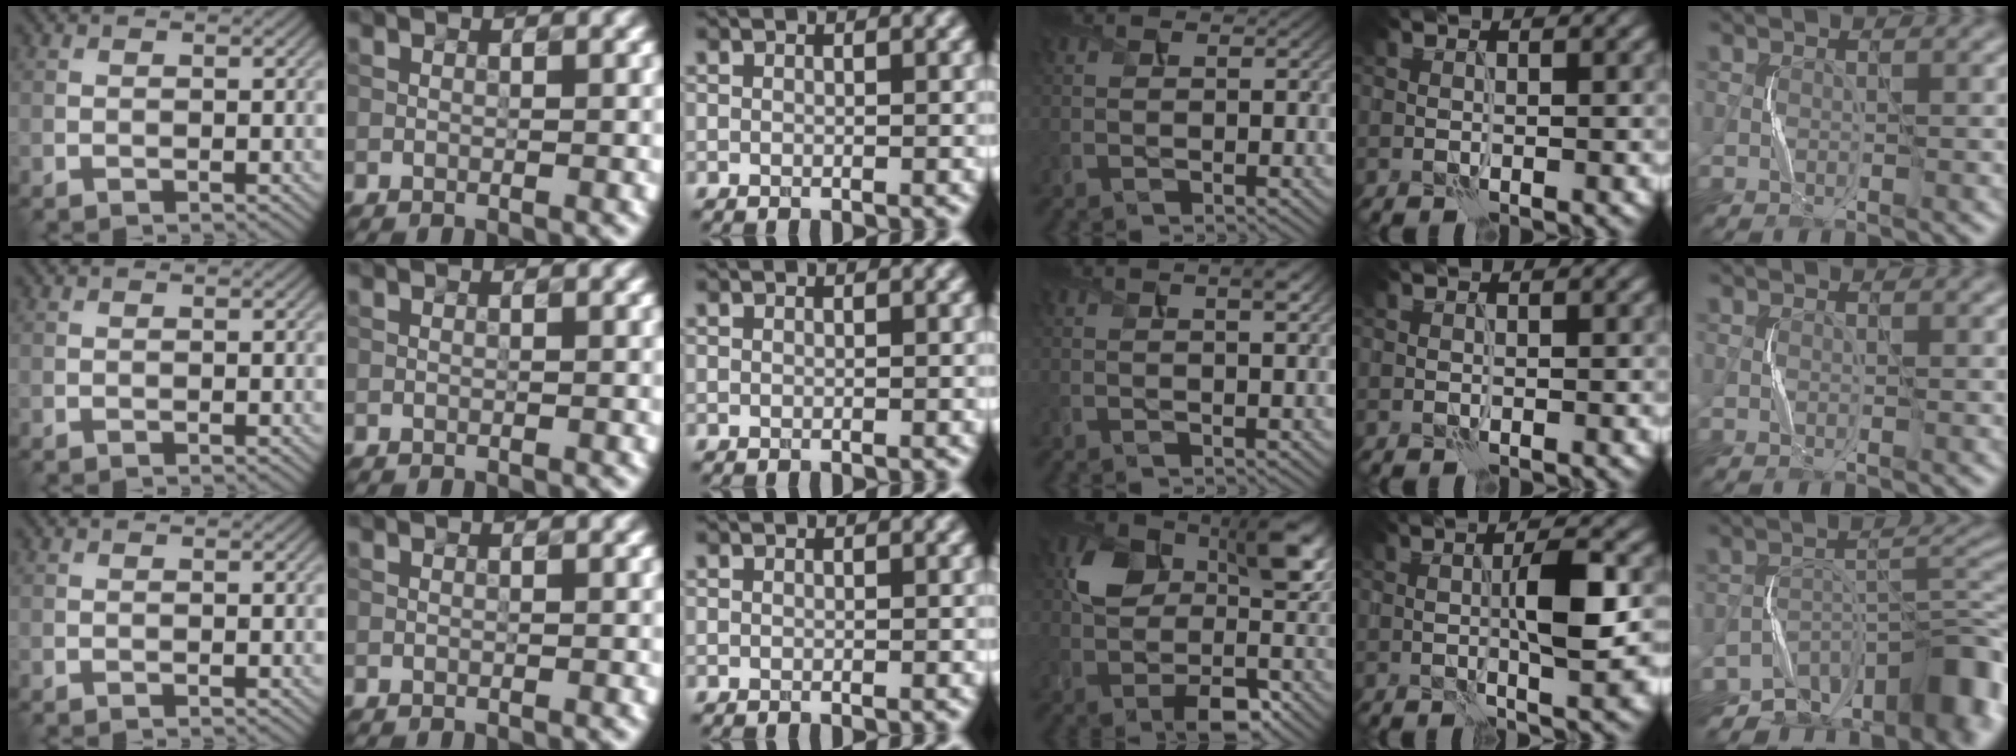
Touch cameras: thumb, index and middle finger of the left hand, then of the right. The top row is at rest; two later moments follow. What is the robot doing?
{"motion": "squeeze", "object": "stress ball aka squeeze ball"}